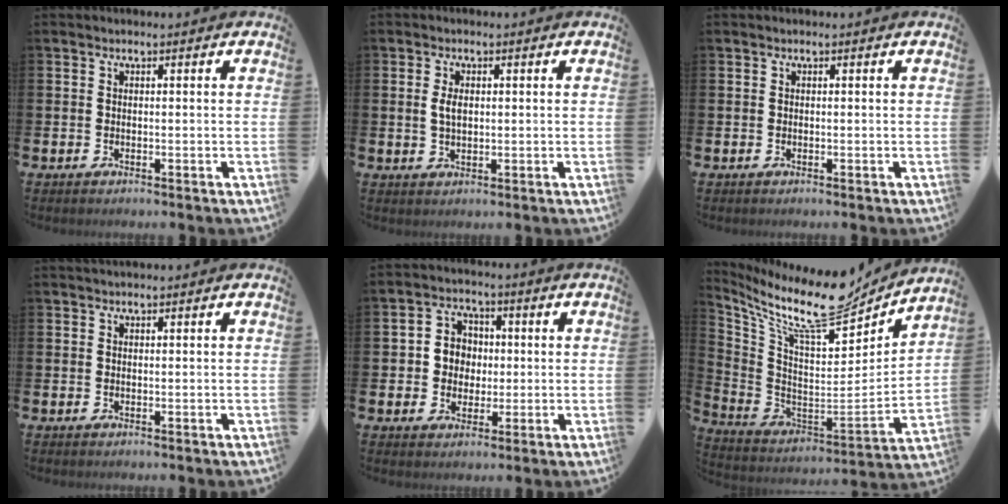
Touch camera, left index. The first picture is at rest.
{"total": 2.5, "force": [0.8, 1.3, 2.0], "torque": [-0.031, 0.002, 0.010]}
{"total": 0.0}
{"total": 0.8, "force": [0.8, 0.1, 0.2], "torque": [0.005, -0.002, 0.012]}
{"total": 4.5, "force": [0.9, 4.2, 1.1], "torque": [-0.036, 0.008, 0.011]}
{"total": 14.6, "force": [11.8, 3.4, 7.9], "torque": [-0.161, -0.084, 0.196]}